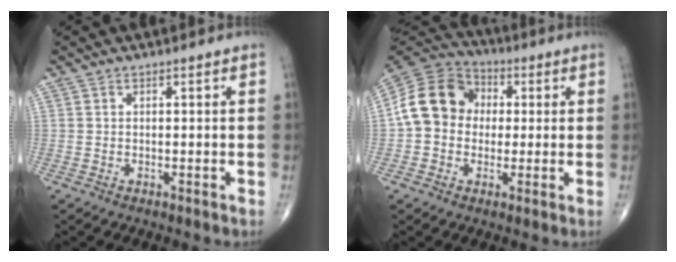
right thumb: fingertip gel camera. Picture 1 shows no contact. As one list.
[{"total": 13.7, "force": [1.0, 11.5, 7.4], "torque": [-0.121, 0.032, 0.008]}]